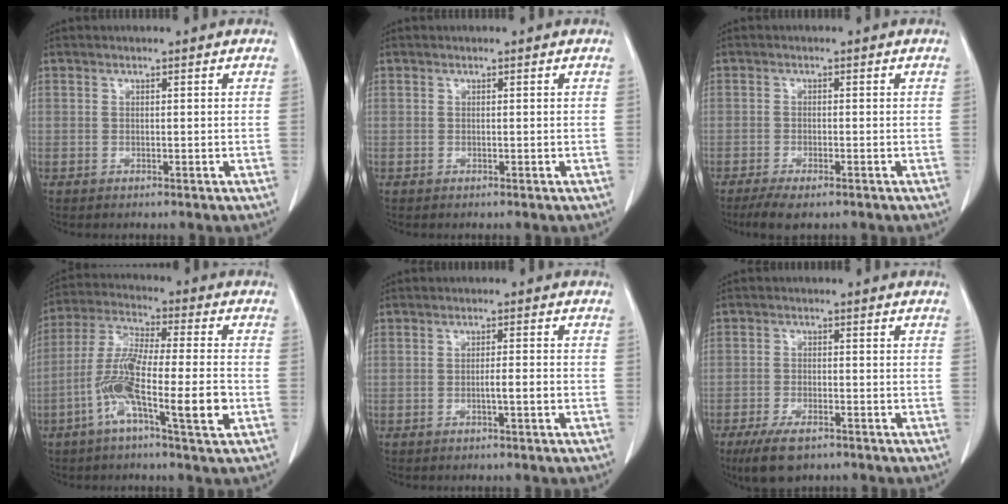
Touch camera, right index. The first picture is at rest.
{"total": 0.0}
{"total": 4.7, "force": [-3.4, 1.3, 3.0], "torque": [-0.051, -0.010, -0.053]}
{"total": 13.4, "force": [-4.4, 1.2, 12.6], "torque": [-0.243, -0.001, -0.085]}
{"total": 2.4, "force": [-0.8, 0.0, 2.3], "torque": [-0.039, 0.000, -0.015]}
{"total": 6.4, "force": [-4.5, 2.2, 3.9], "torque": [-0.077, -0.010, -0.076]}